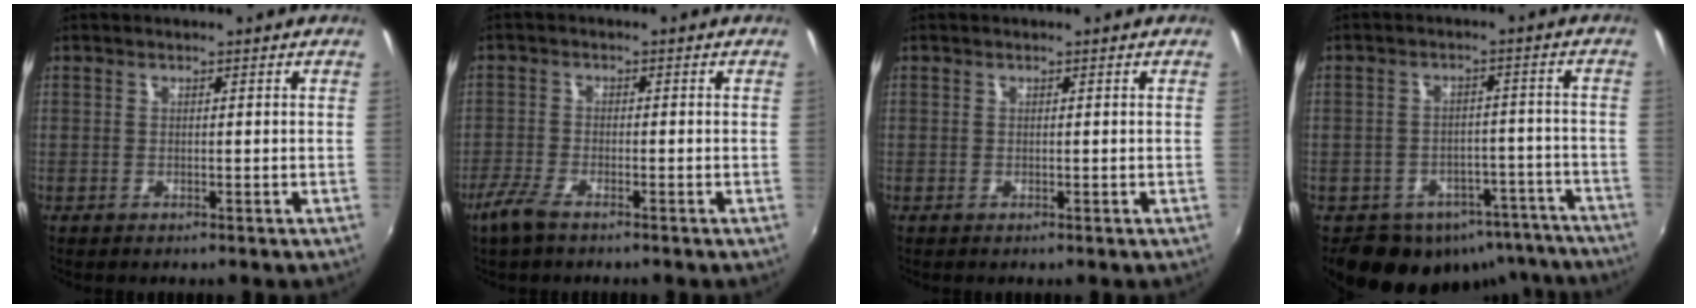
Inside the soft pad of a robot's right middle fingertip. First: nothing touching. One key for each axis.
{"total": 5.1, "fx": -3.7, "fy": 1.6, "fz": 3.0, "tx": -0.087, "ty": -0.009, "tz": -0.078}
{"total": 0.0}
{"total": 16.5, "fx": -12.0, "fy": 9.9, "fz": 5.4, "tx": -0.104, "ty": 0.028, "tz": -0.124}